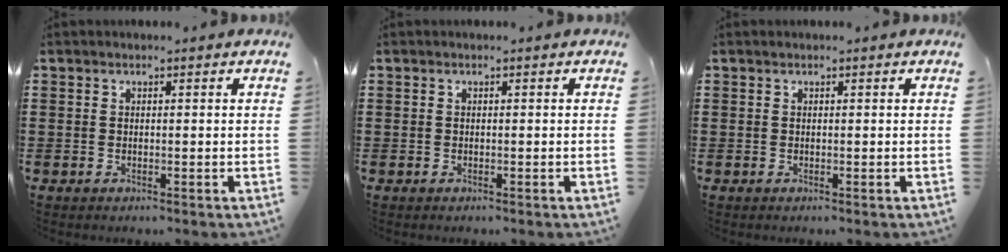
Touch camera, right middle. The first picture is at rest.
{"total": 0.0}
{"total": 0.0}